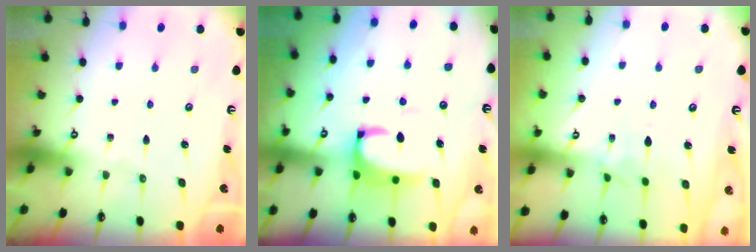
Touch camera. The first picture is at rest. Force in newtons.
{"total": 3.1, "press": 2.9, "slide": 1.1}
{"total": 1.2, "press": 0.9, "slide": 0.8}